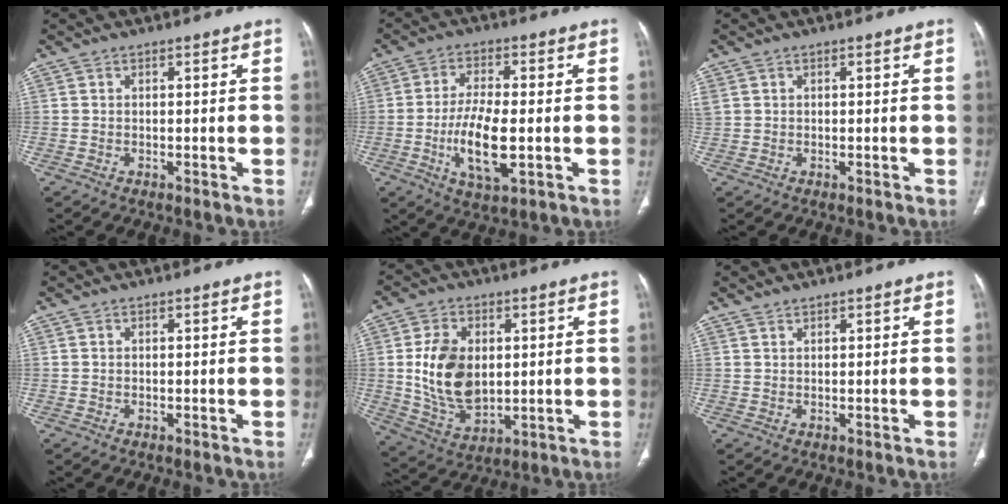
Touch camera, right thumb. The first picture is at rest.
{"total": 10.3, "force": [-2.0, 3.7, 9.5], "torque": [-0.185, -0.005, -0.033]}
{"total": 2.1, "force": [0.5, 1.6, 1.2], "torque": [-0.048, 0.019, 0.023]}
{"total": 0.0}
{"total": 12.9, "force": [1.3, 8.6, 9.5], "torque": [-0.157, -0.014, 0.036]}
{"total": 0.8, "force": [0.8, 0.1, 0.0], "torque": [-0.002, -0.002, 0.018]}